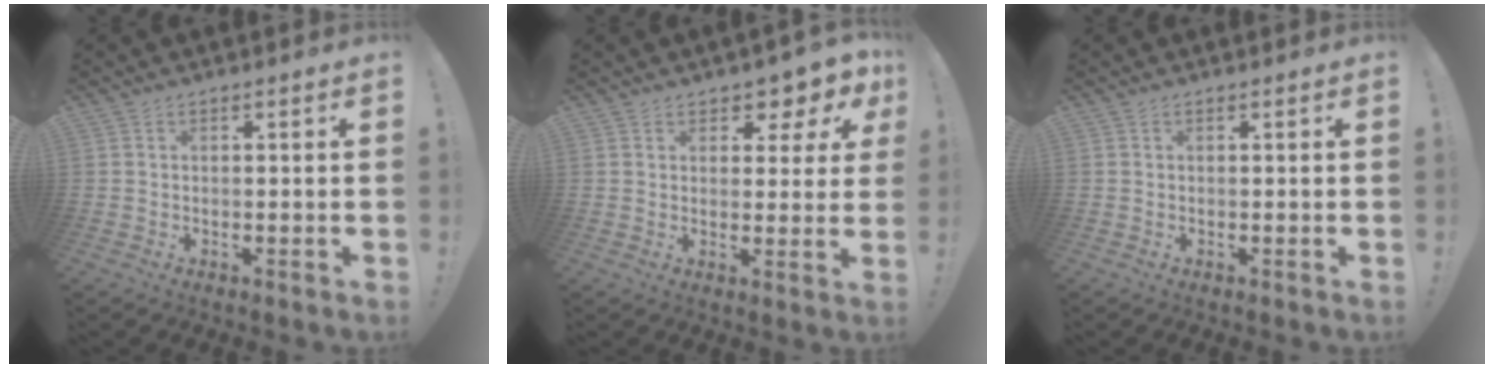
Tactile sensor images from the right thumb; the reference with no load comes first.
{"total": 5.0, "force": [3.4, 3.0, 2.2], "torque": [-0.017, -0.032, 0.057]}
{"total": 0.0}